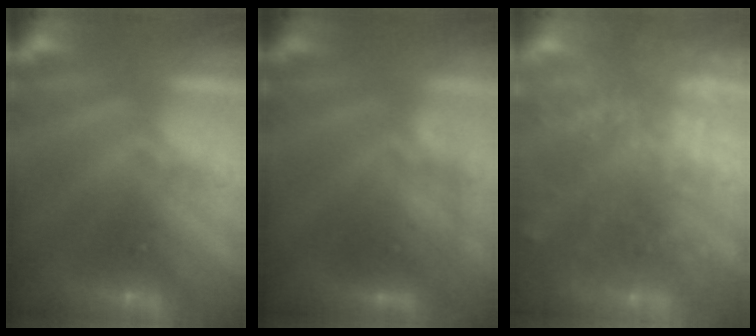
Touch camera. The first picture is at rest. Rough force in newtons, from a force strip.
{"total": 2.5}
{"total": 9.0}